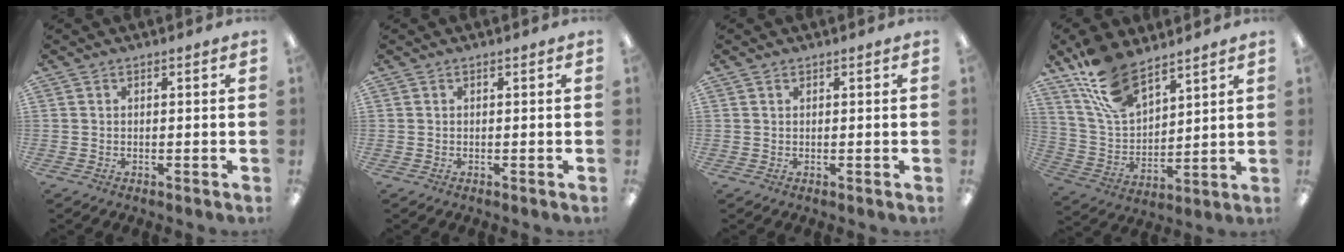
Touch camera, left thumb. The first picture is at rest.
{"total": 0.0}
{"total": 0.6, "force": [0.4, 0.3, 0.3], "torque": [-0.006, 0.002, 0.007]}
{"total": 15.4, "force": [10.9, 7.3, 8.1], "torque": [-0.173, -0.041, 0.208]}